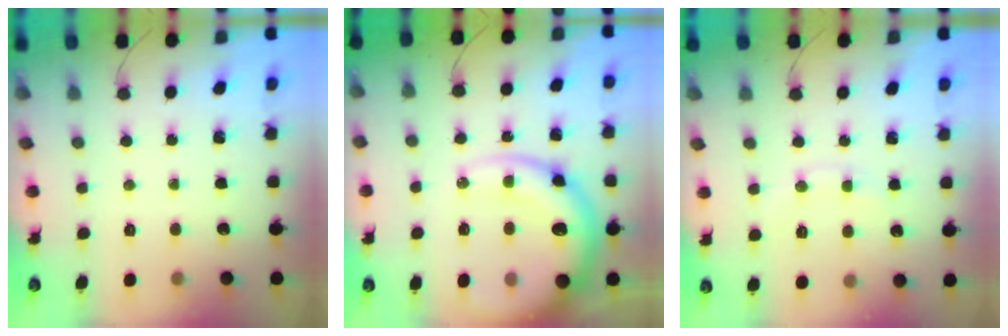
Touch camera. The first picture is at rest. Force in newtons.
{"total": 19.5, "press": 18.9, "slide": 4.5}
{"total": 5.5, "press": 5.5, "slide": 0.8}